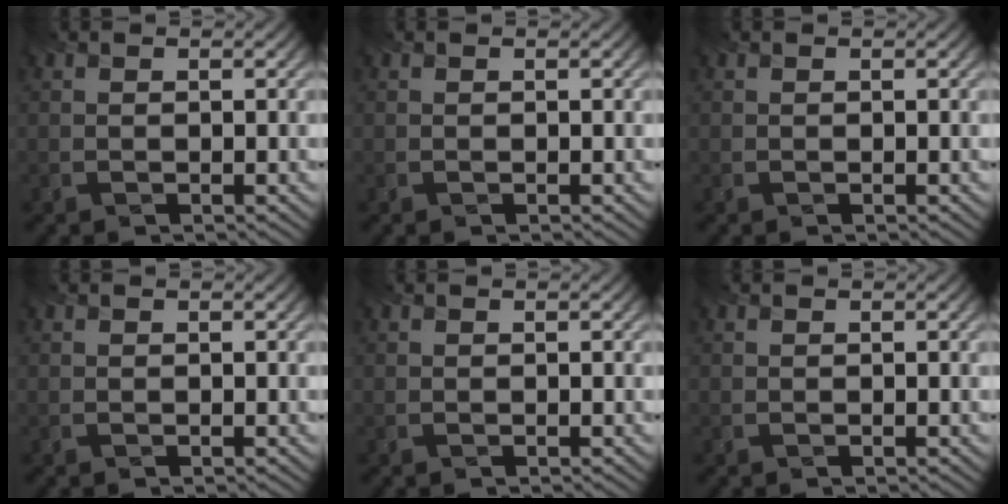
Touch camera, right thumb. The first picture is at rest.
{"total": 0.0}
{"total": 0.0}
{"total": 0.0}
{"total": 0.0}
{"total": 0.0}